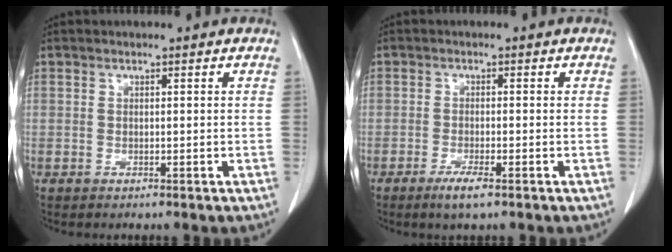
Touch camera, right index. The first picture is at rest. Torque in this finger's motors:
{"motor_torque": [0.27, -0.19, 0.20, 0.05]}